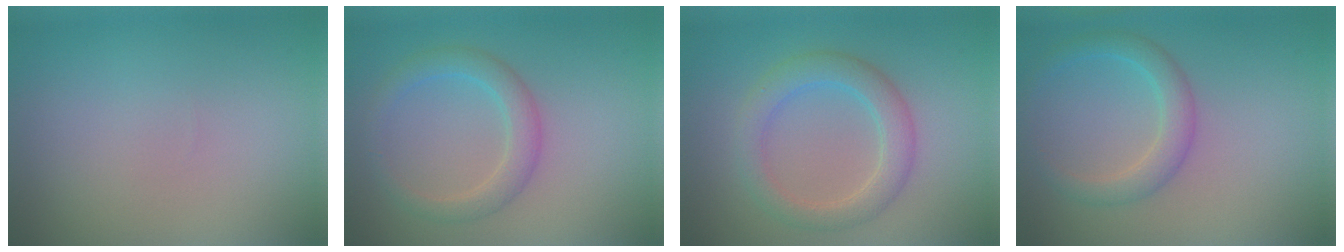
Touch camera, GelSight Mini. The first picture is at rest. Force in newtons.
{"total": 2.8, "press": 2.8, "slide": 0.1}
{"total": 3.6, "press": 3.6, "slide": 0.2}
{"total": 2.7, "press": 2.7, "slide": 0.1}